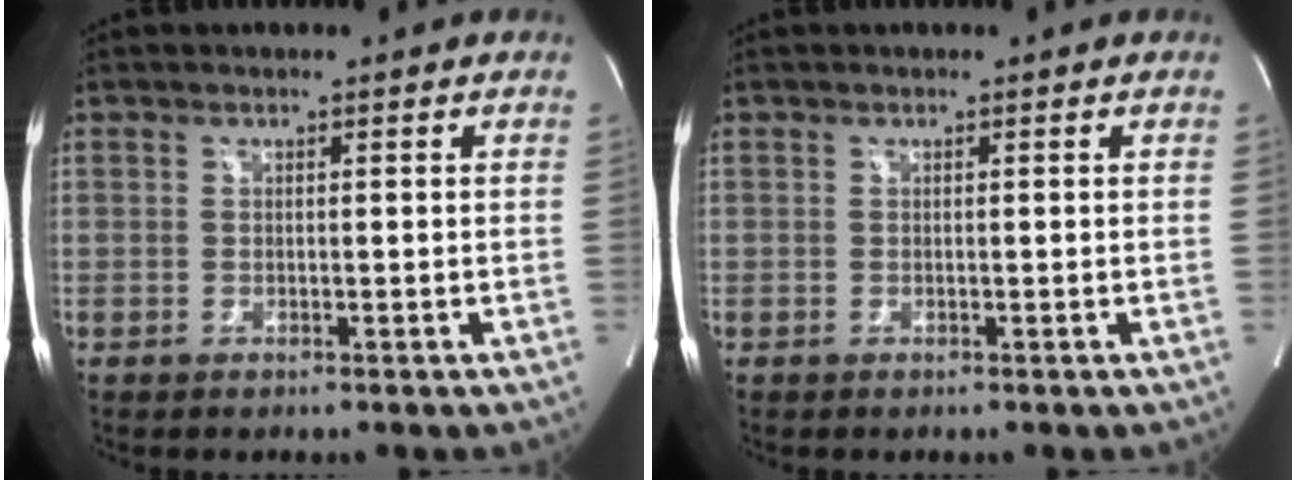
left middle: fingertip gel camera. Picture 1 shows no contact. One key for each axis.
{"total": 0.0}